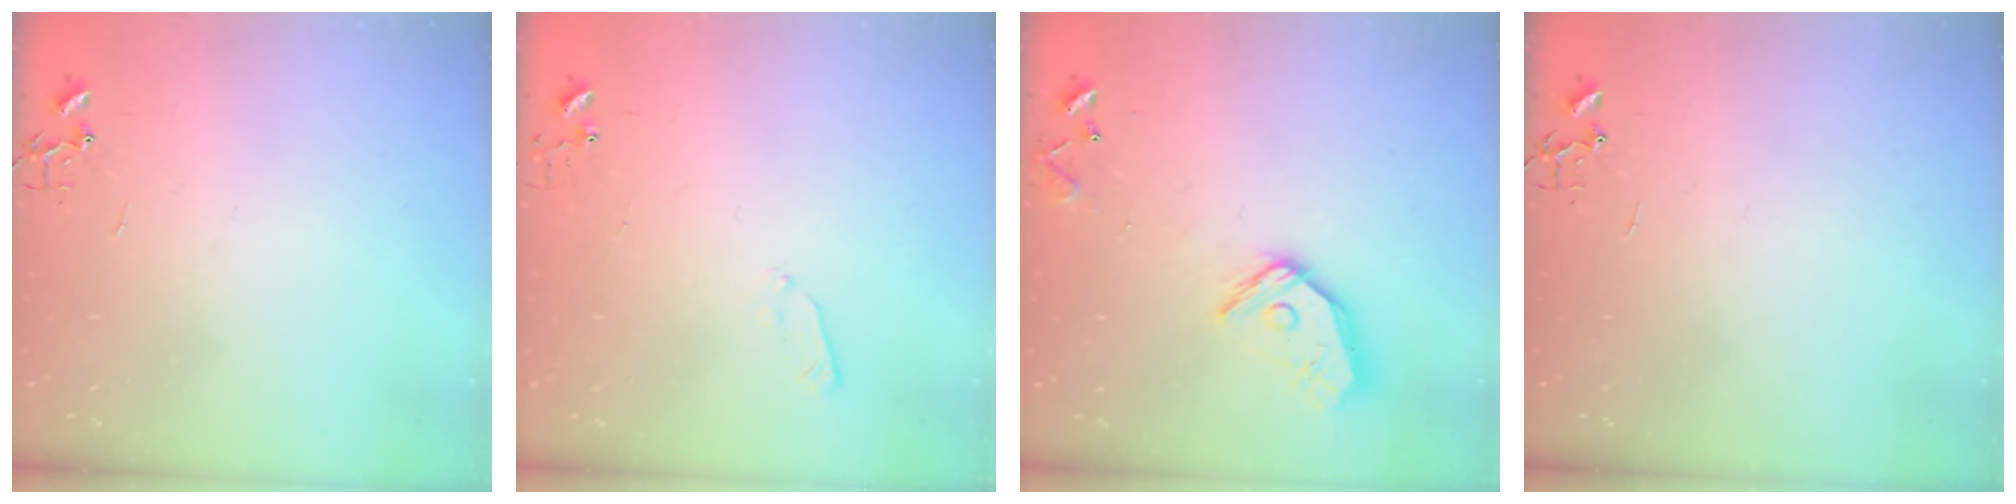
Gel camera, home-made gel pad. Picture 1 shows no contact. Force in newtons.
{"total": 3.4, "press": 3.4, "slide": 0.5}
{"total": 12.2, "press": 12.2, "slide": 1.1}
{"total": 0.0}